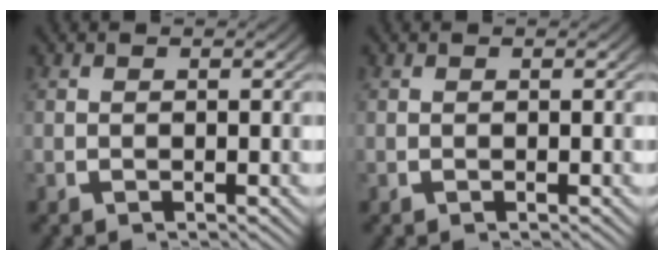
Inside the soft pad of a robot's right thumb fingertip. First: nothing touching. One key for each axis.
{"total": 0.0}